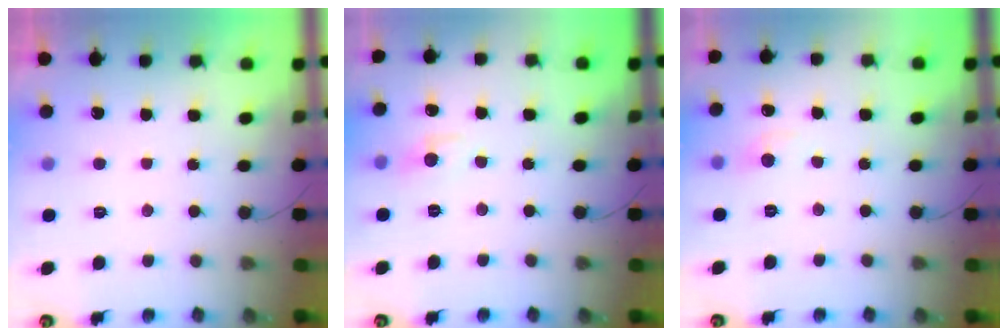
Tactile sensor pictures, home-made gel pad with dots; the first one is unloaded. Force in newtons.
{"total": 4.0, "press": 4.0, "slide": 0.5}
{"total": 4.3, "press": 4.3, "slide": 0.5}